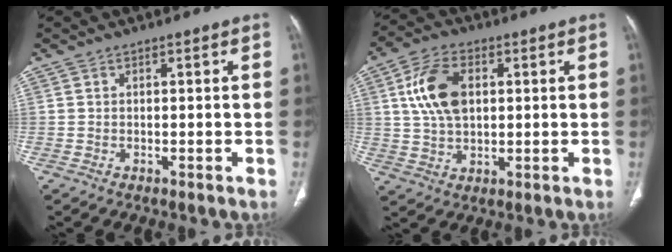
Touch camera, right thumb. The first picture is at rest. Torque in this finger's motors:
{"motor_torque": [0.69, 0.69, 0.70, 0.11, 0.32]}